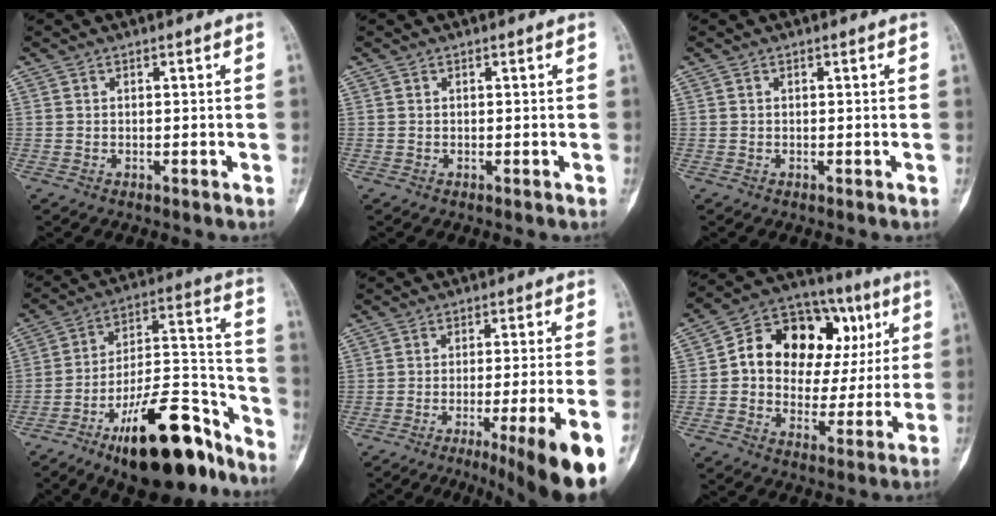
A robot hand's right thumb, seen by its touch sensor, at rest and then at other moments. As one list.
[{"total": 0.0}, {"total": 0.0}, {"total": 24.4, "force": [-15.9, 8.7, 16.4], "torque": [-0.211, 0.101, -0.254]}, {"total": 16.8, "force": [-8.7, 0.9, 14.3], "torque": [-0.160, 0.014, -0.128]}, {"total": 20.8, "force": [5.0, 14.3, 14.2], "torque": [-0.159, 0.034, 0.076]}]